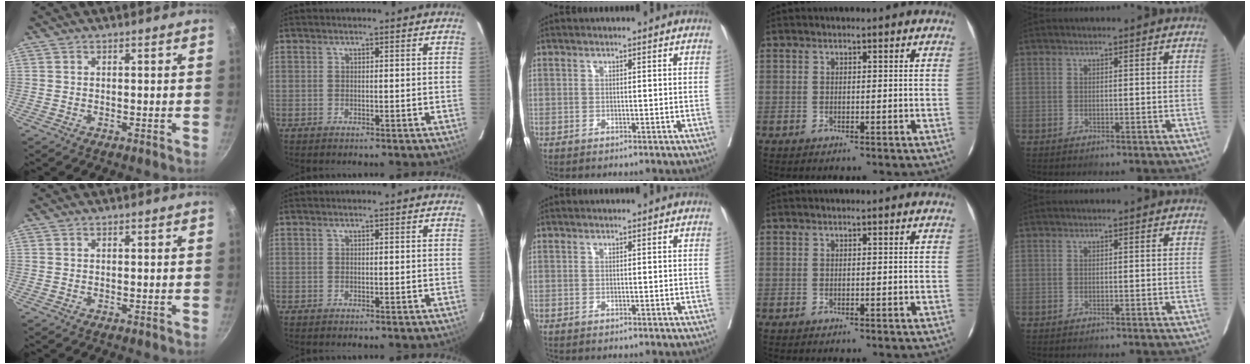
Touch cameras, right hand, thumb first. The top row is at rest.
{}